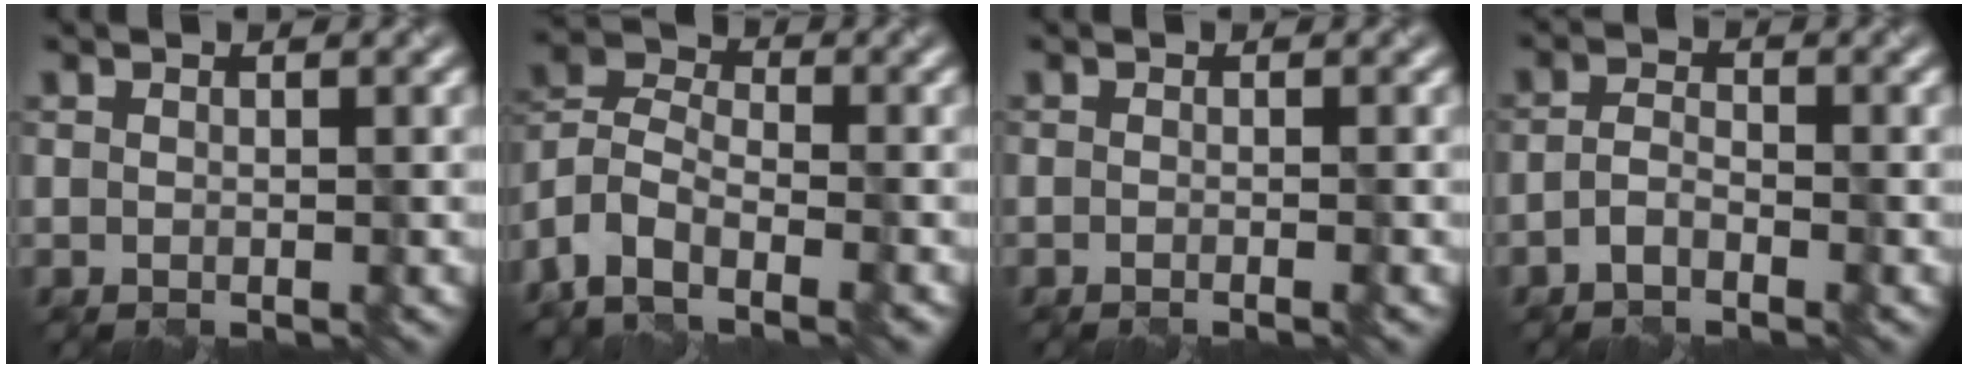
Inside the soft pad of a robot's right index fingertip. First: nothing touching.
{"total": 8.4, "force": [-5.7, 4.1, 4.7], "torque": [-0.086, -0.007, -0.096]}
{"total": 1.6, "force": [-0.5, 0.7, 1.3], "torque": [0.000, -0.002, -0.013]}
{"total": 1.9, "force": [-1.2, 0.8, 1.2], "torque": [-0.027, 0.006, -0.028]}